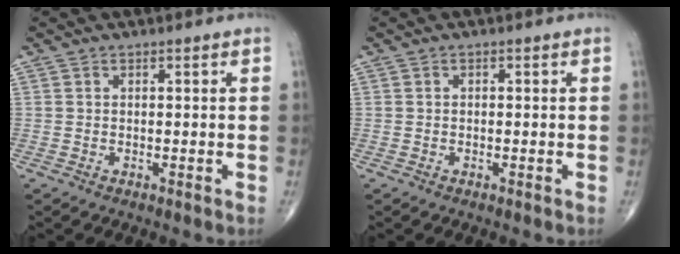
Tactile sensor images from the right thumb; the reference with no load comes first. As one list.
[{"total": 0.0}]